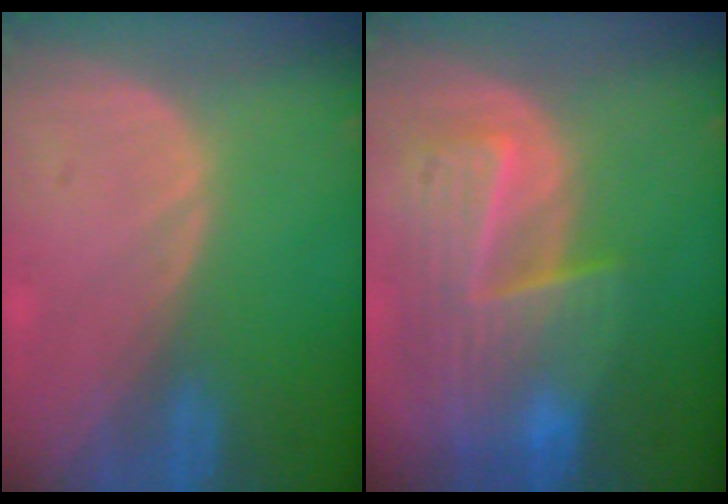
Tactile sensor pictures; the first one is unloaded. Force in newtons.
{"total": 10.0, "press": 8.6, "slide": 5.0}